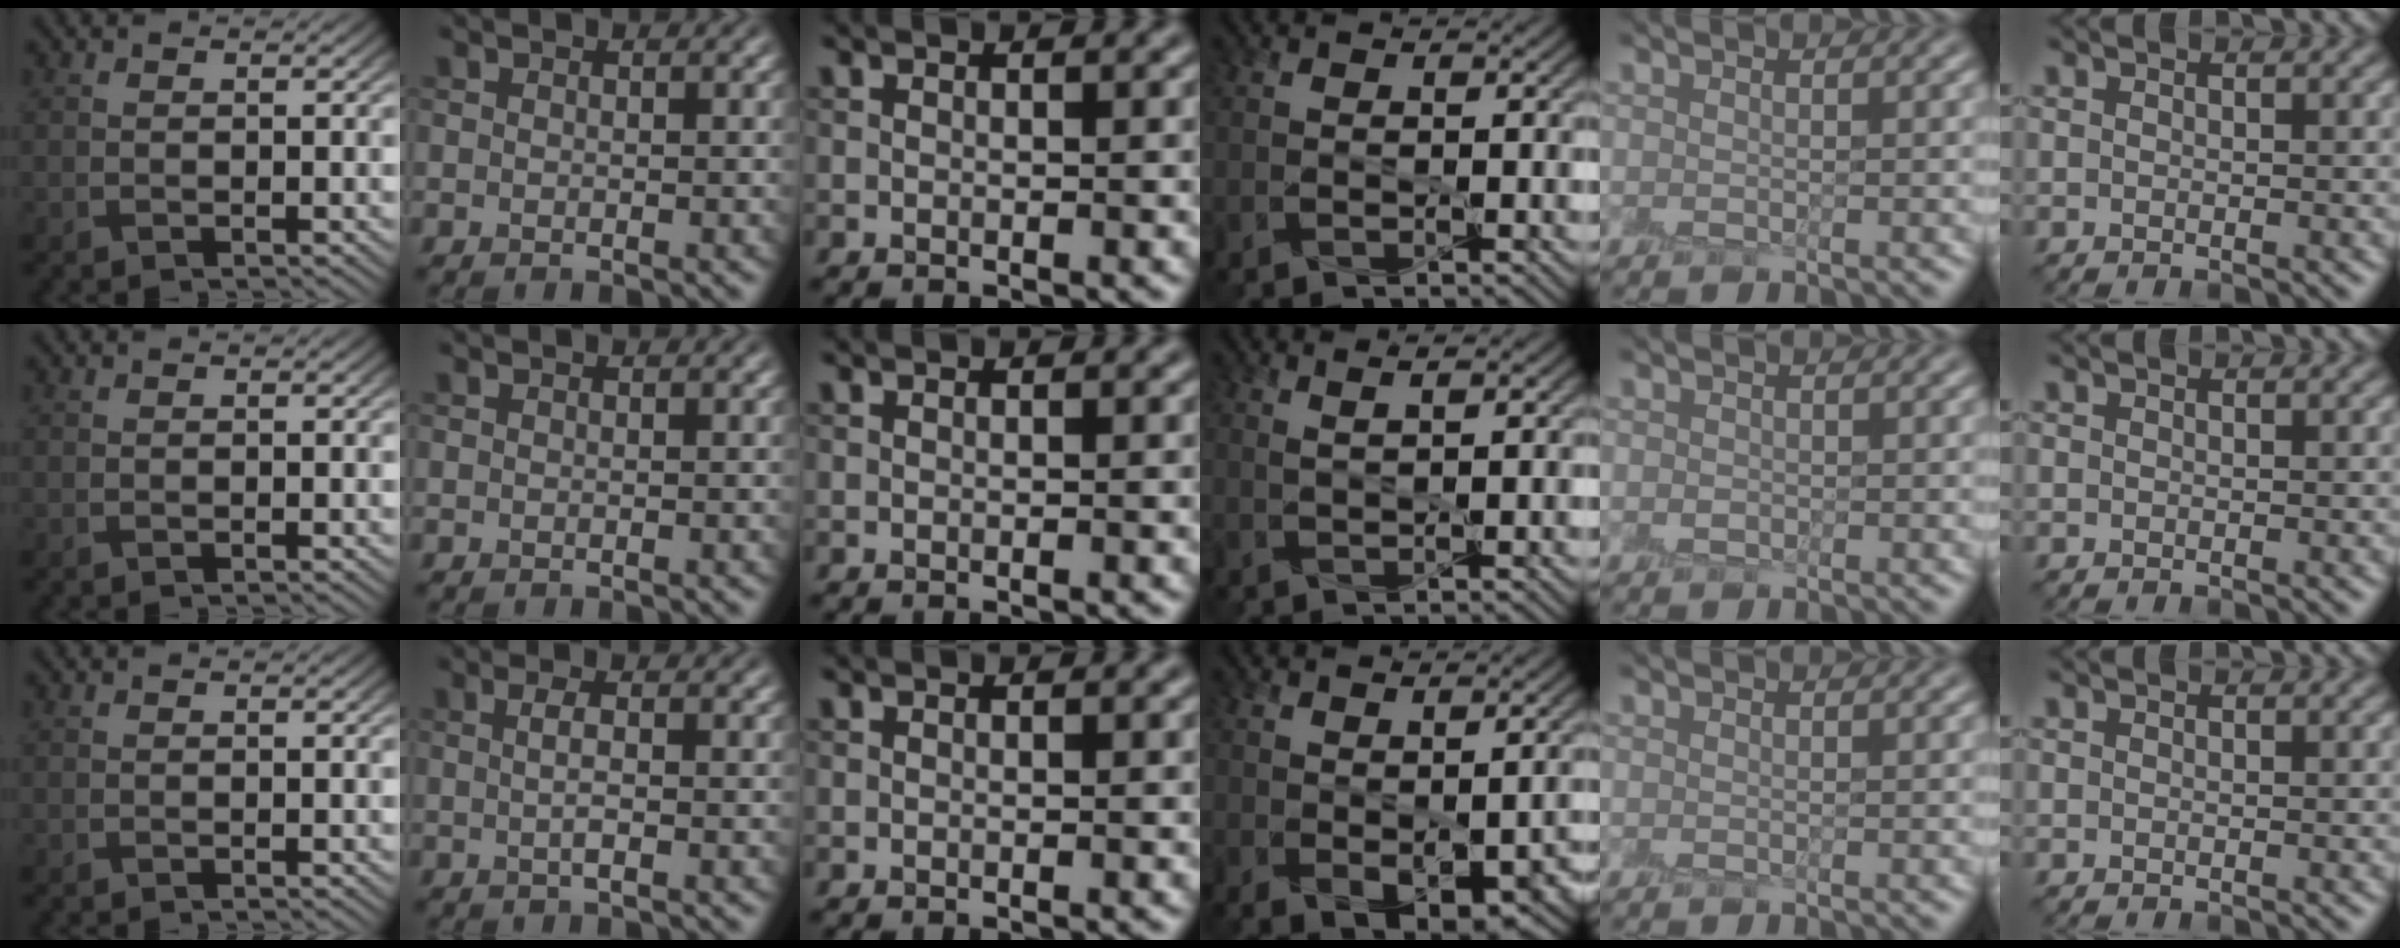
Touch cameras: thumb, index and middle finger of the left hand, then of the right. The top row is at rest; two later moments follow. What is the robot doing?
{"motion": "peel", "object": "small bumper sticker"}